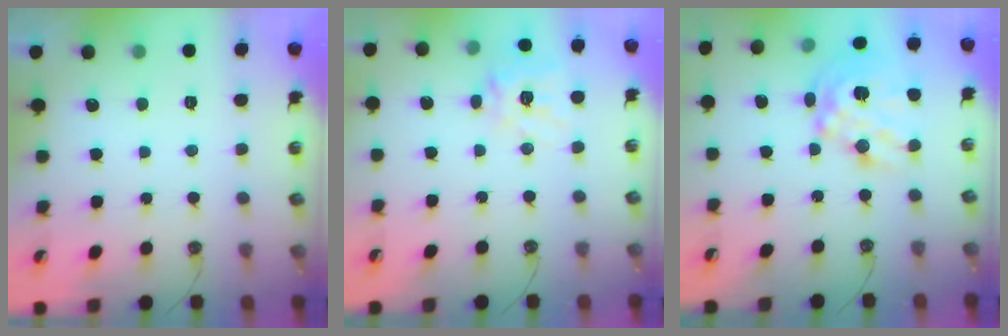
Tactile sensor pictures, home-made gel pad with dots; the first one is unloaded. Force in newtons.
{"total": 13.7, "press": 13.6, "slide": 1.8}
{"total": 18.5, "press": 18.4, "slide": 1.6}